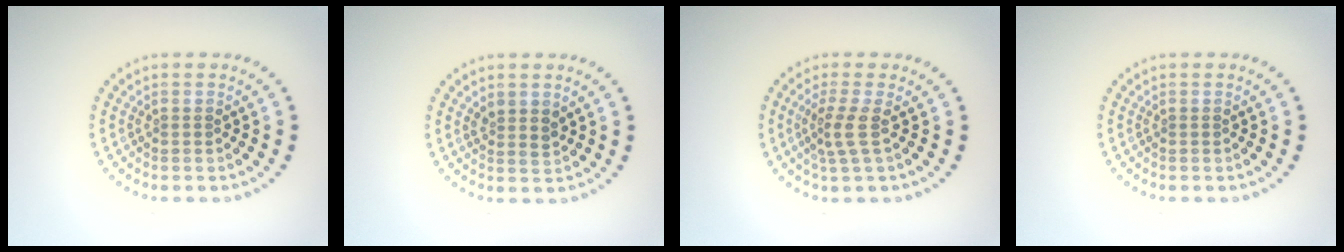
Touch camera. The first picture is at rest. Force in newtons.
{"total": 1.5, "press": 1.2, "slide": 0.8}
{"total": 2.2, "press": 1.5, "slide": 1.6}
{"total": 0.0}